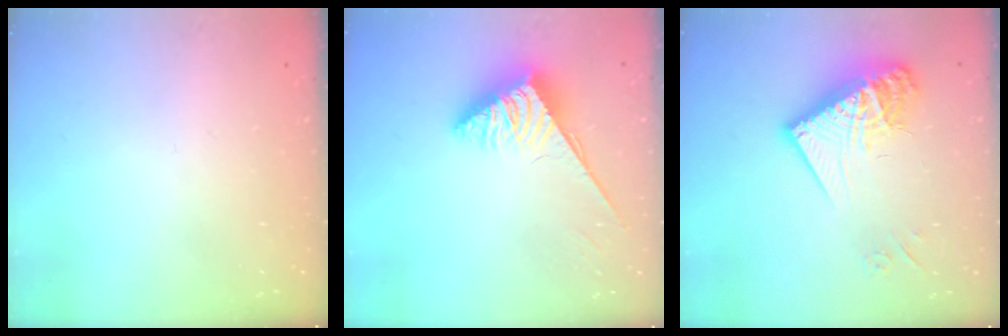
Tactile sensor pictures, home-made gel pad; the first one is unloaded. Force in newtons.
{"total": 3.8, "press": 3.8, "slide": 0.6}
{"total": 18.4, "press": 18.3, "slide": 1.6}